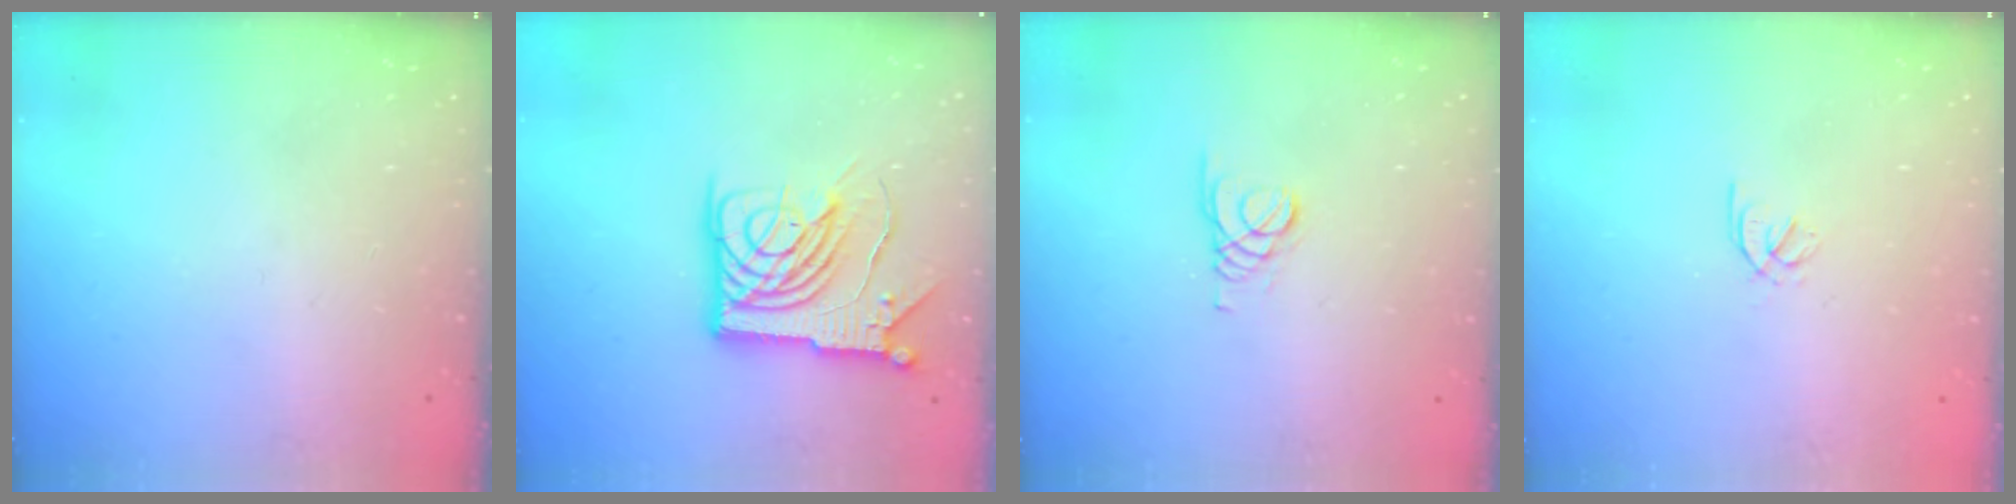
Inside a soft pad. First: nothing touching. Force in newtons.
{"total": 14.0, "press": 13.9, "slide": 1.7}
{"total": 1.6, "press": 1.5, "slide": 0.2}
{"total": 1.7, "press": 1.6, "slide": 0.6}